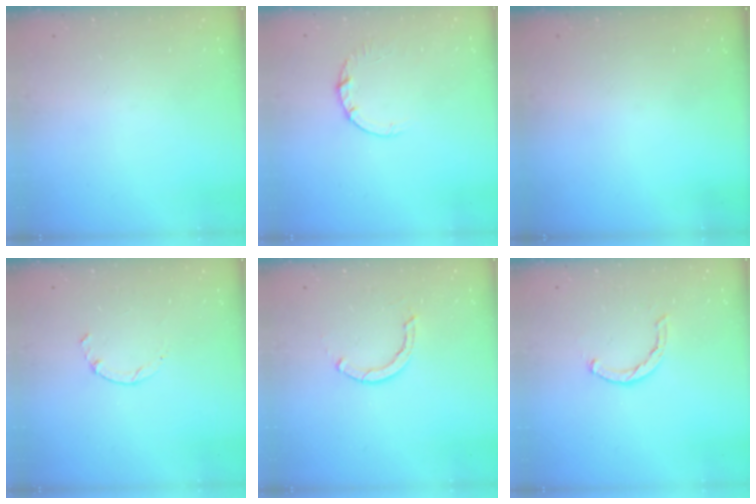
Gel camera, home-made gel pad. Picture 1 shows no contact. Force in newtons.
{"total": 2.7, "press": 2.7, "slide": 0.4}
{"total": 0.0}
{"total": 1.3, "press": 1.2, "slide": 0.4}
{"total": 2.3, "press": 2.3, "slide": 0.1}
{"total": 1.4, "press": 1.3, "slide": 0.3}